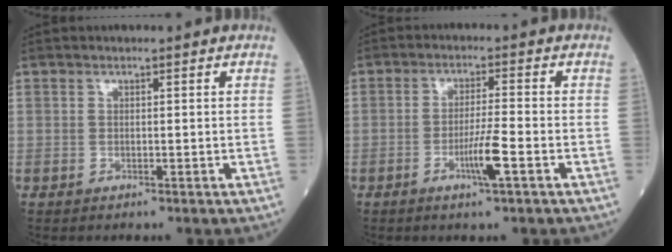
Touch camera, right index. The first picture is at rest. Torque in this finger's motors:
{"motor_torque": [1.02, -0.21, 0.49, 0.15]}